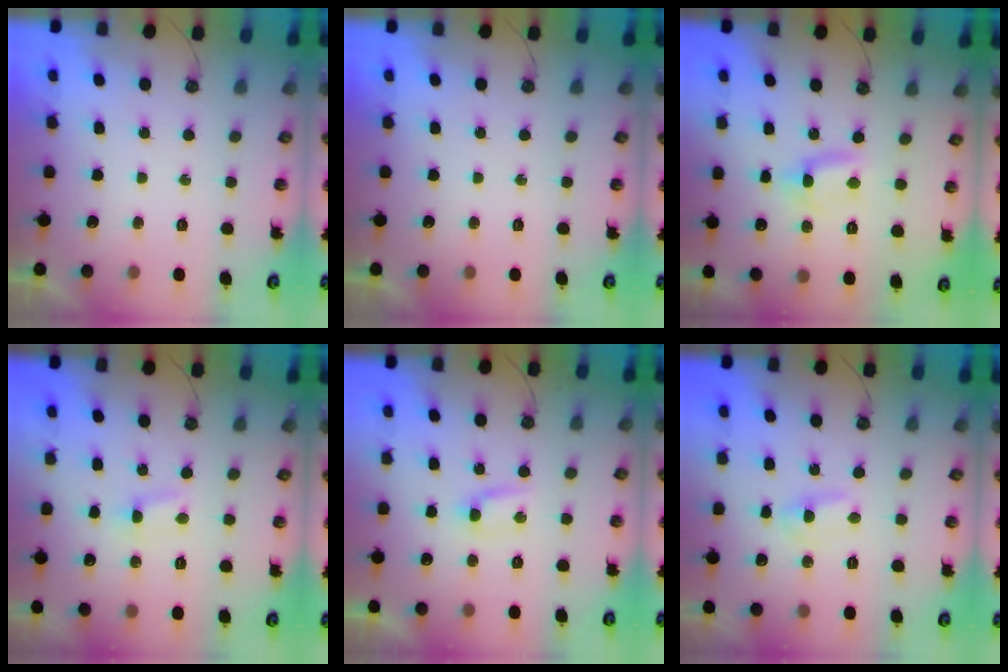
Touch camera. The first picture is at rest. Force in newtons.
{"total": 0.0}
{"total": 2.2, "press": 2.2, "slide": 0.1}
{"total": 1.9, "press": 1.9, "slide": 0.2}
{"total": 5.0, "press": 3.6, "slide": 3.5}
{"total": 1.8, "press": 1.8, "slide": 0.3}